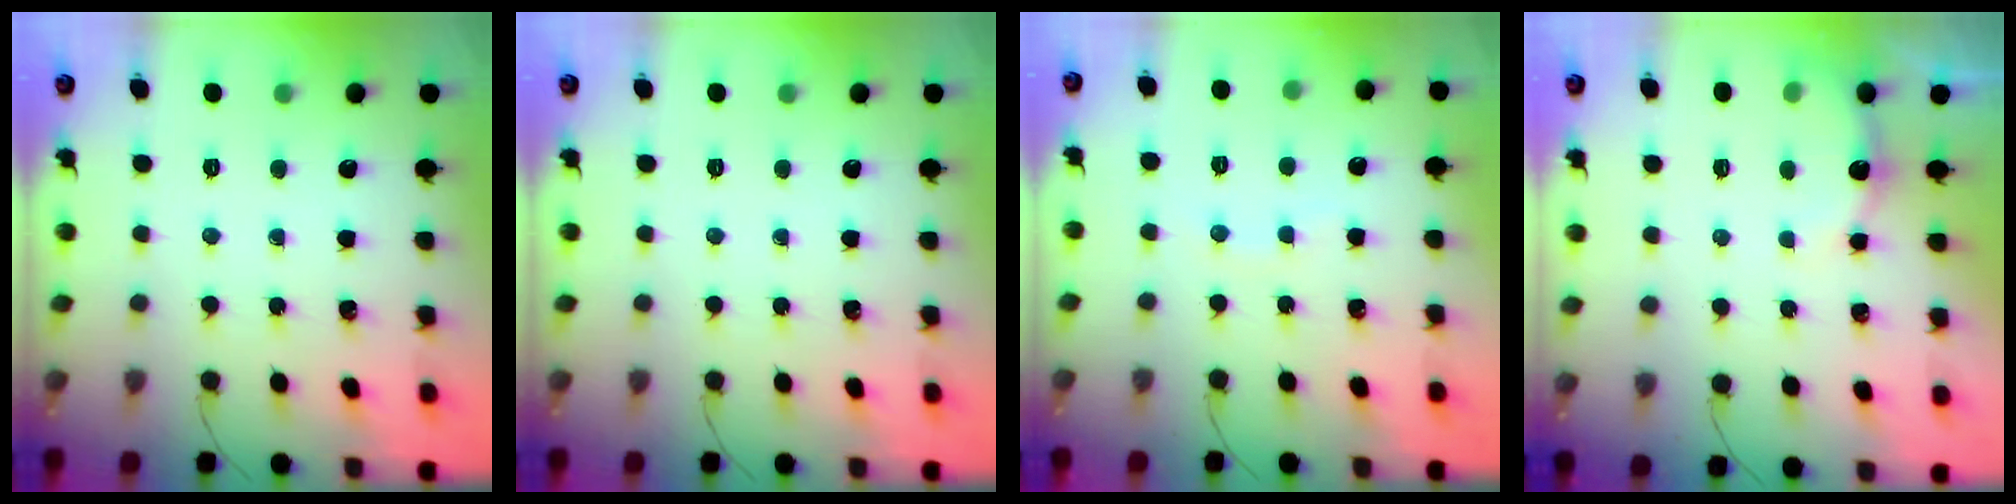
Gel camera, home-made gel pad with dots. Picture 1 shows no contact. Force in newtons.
{"total": 0.0}
{"total": 2.6, "press": 2.5, "slide": 0.8}
{"total": 4.4, "press": 4.2, "slide": 1.2}